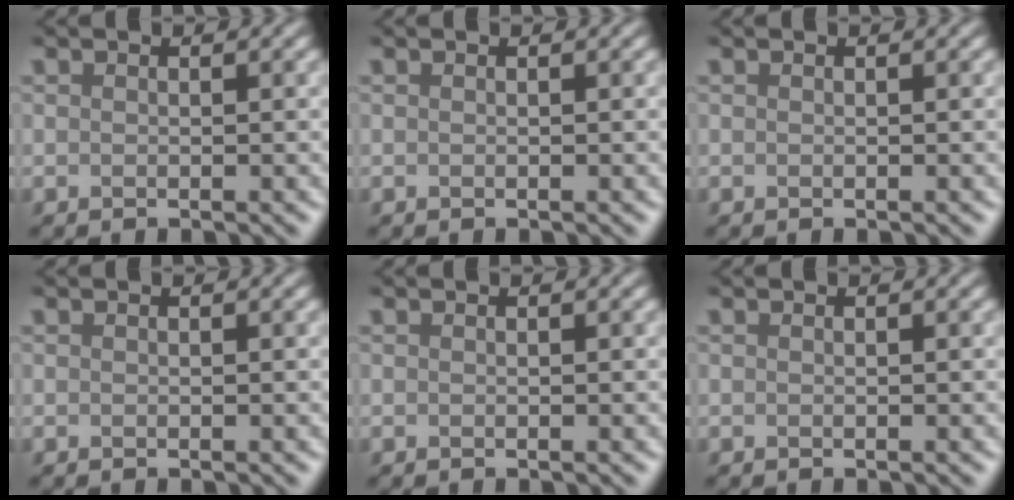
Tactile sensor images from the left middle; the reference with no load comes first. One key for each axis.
{"total": 0.0}
{"total": 0.0}
{"total": 0.0}
{"total": 0.0}
{"total": 0.0}